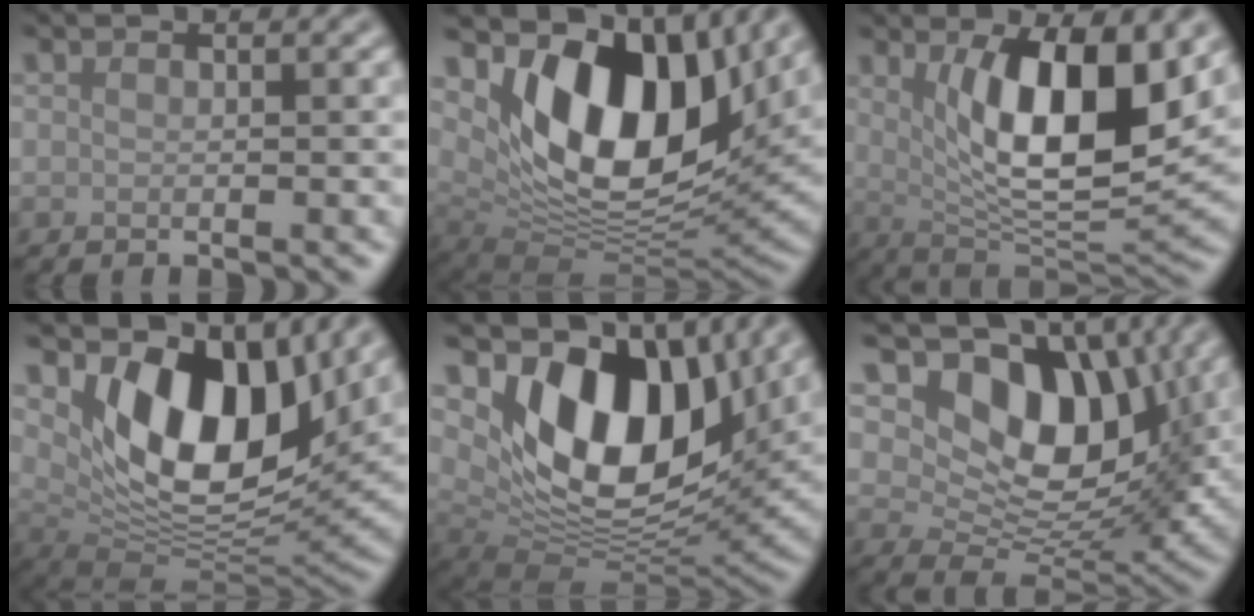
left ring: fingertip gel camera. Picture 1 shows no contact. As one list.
[{"total": 12.9, "force": [4.9, 7.1, 9.6], "torque": [-0.146, -0.019, 0.091]}, {"total": 10.2, "force": [2.4, 3.6, 9.2], "torque": [-0.146, -0.015, 0.047]}, {"total": 11.6, "force": [4.4, 6.3, 8.6], "torque": [-0.124, -0.023, 0.079]}, {"total": 12.9, "force": [4.7, 7.3, 9.5], "torque": [-0.151, -0.015, 0.087]}, {"total": 11.1, "force": [3.4, 7.2, 7.8], "torque": [-0.120, -0.014, 0.064]}]